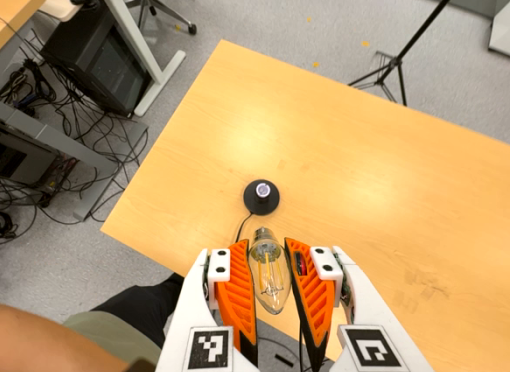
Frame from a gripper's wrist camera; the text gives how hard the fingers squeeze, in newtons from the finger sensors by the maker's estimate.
{"total": 21.0, "left": 22.0, "right": 20.0}